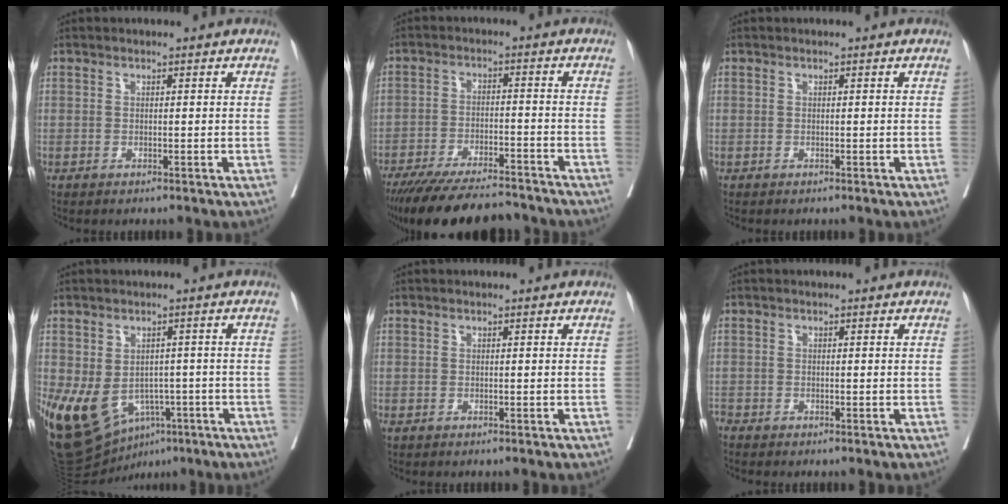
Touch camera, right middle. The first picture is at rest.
{"total": 16.4, "force": [-14.7, 2.6, 6.9], "torque": [-0.132, -0.023, -0.221]}
{"total": 0.0}
{"total": 14.8, "force": [-6.4, 10.2, 8.7], "torque": [-0.183, -0.003, -0.082]}
{"total": 0.0}
{"total": 0.9, "force": [-0.9, 0.3, 0.0], "torque": [-0.006, -0.003, -0.019]}